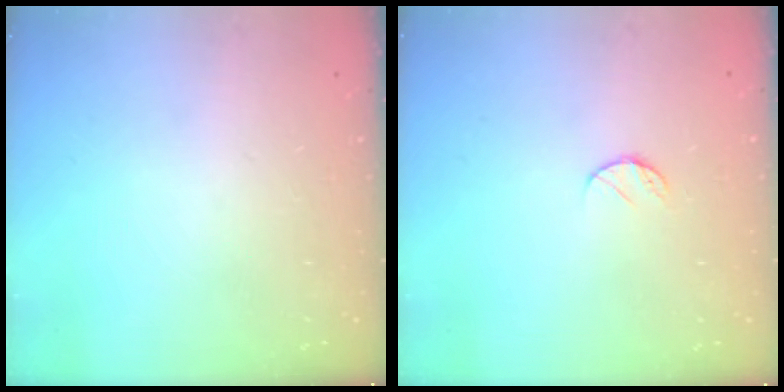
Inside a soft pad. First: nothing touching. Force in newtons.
{"total": 5.1, "press": 5.1, "slide": 0.5}